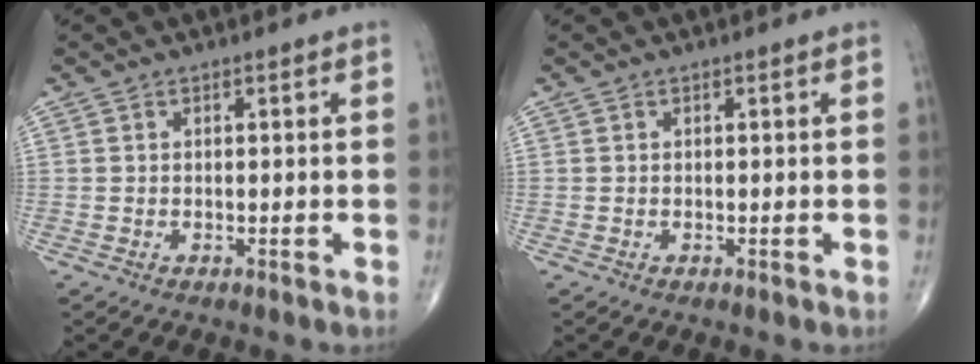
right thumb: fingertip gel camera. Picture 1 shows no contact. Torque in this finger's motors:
{"motor_torque": [-0.02, -0.03, 0.03, 0.02, 0.00]}